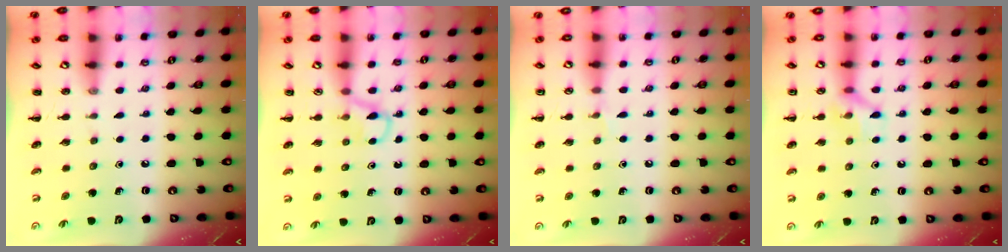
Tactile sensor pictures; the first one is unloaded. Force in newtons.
{"total": 3.5, "press": 3.3, "slide": 1.2}
{"total": 3.0, "press": 2.8, "slide": 0.9}
{"total": 7.9, "press": 7.9, "slide": 0.6}